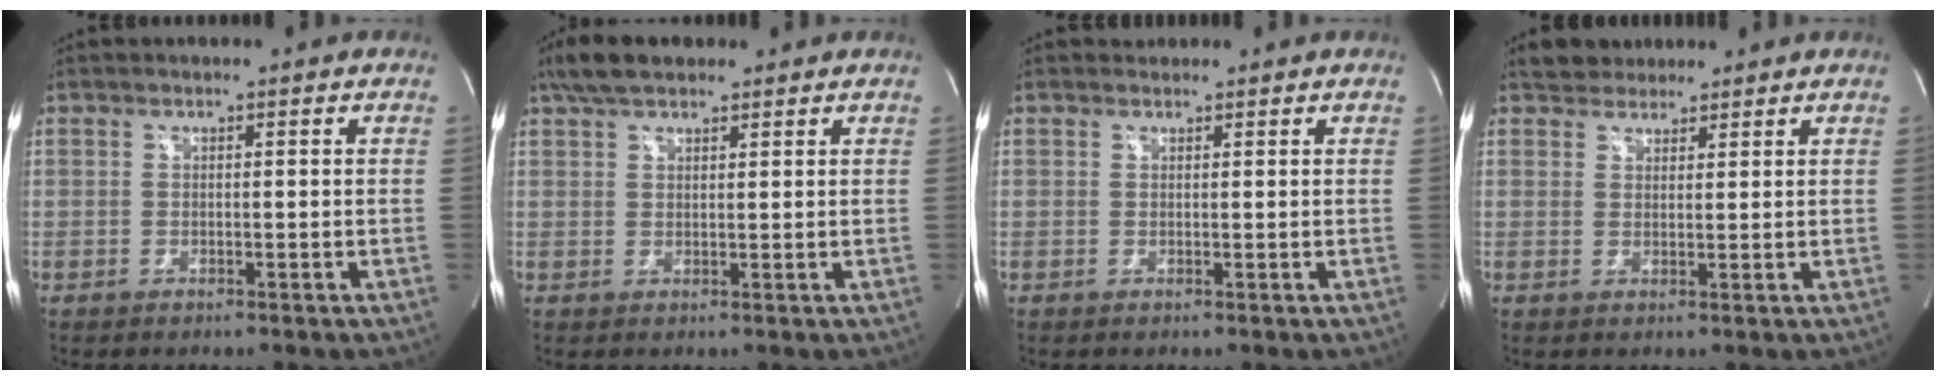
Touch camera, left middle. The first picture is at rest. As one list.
[{"total": 5.7, "force": [4.3, 2.2, 2.9], "torque": [-0.064, 0.023, 0.082]}, {"total": 0.8, "force": [0.7, 0.4, -0.2], "torque": [-0.003, 0.008, 0.011]}, {"total": 3.7, "force": [3.1, 1.9, 0.4], "torque": [-0.008, 0.017, 0.051]}]